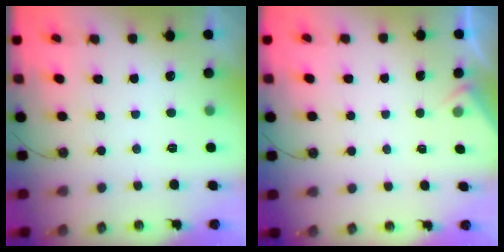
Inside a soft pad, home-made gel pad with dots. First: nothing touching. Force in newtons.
{"total": 2.8, "press": 2.7, "slide": 0.4}